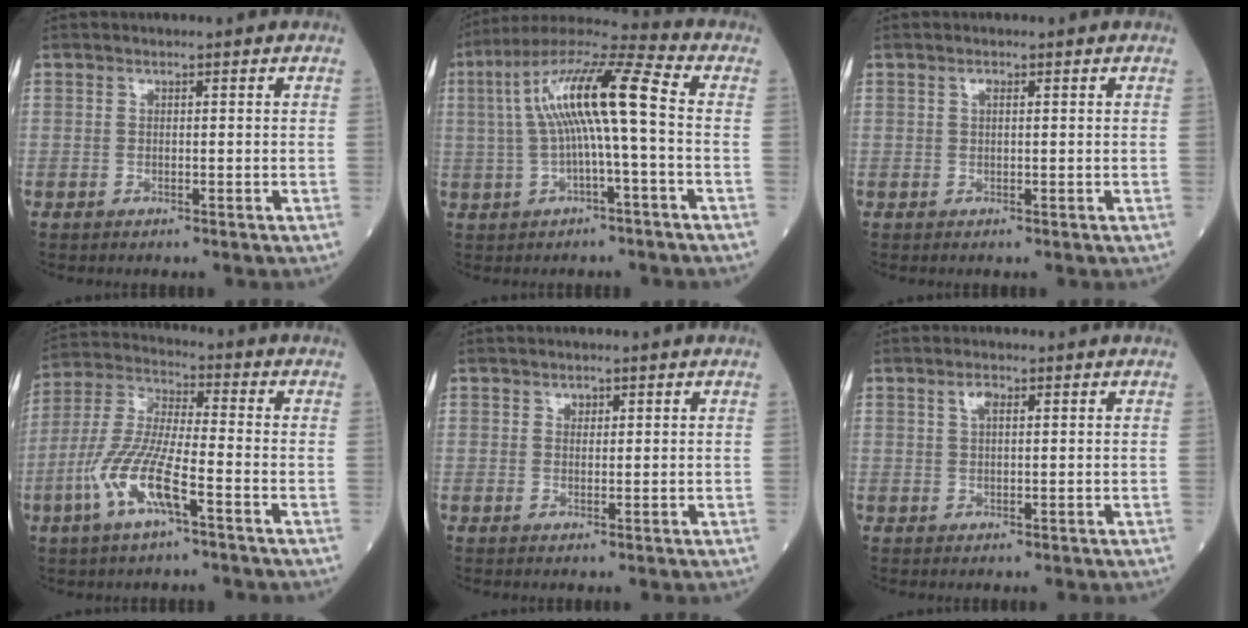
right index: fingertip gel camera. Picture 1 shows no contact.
{"total": 13.1, "force": [0.7, 1.0, 13.1], "torque": [-0.247, 0.038, 0.006]}
{"total": 0.8, "force": [0.3, 0.3, 0.6], "torque": [-0.012, 0.001, 0.004]}
{"total": 10.4, "force": [-4.4, 1.8, 9.3], "torque": [-0.202, -0.001, -0.087]}
{"total": 1.0, "force": [0.5, 0.8, 0.4], "torque": [-0.001, -0.003, 0.007]}
{"total": 1.9, "force": [0.9, 0.8, 1.5], "torque": [-0.031, 0.005, 0.017]}